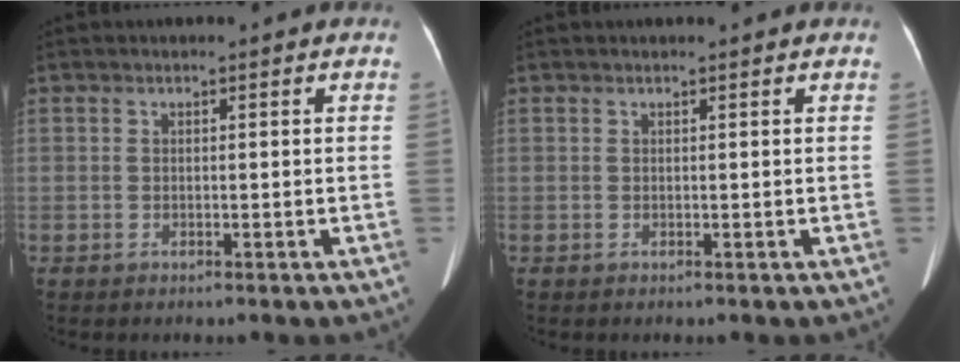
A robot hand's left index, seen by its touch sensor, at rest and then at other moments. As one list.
[{"total": 0.7, "force": [0.7, 0.1, 0.2], "torque": [-0.006, 0.007, 0.008]}]